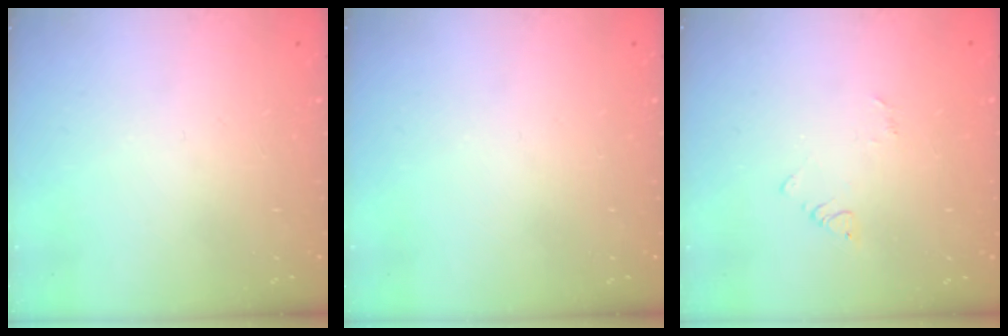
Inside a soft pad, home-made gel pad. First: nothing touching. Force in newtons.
{"total": 0.0}
{"total": 2.4, "press": 2.4, "slide": 0.3}